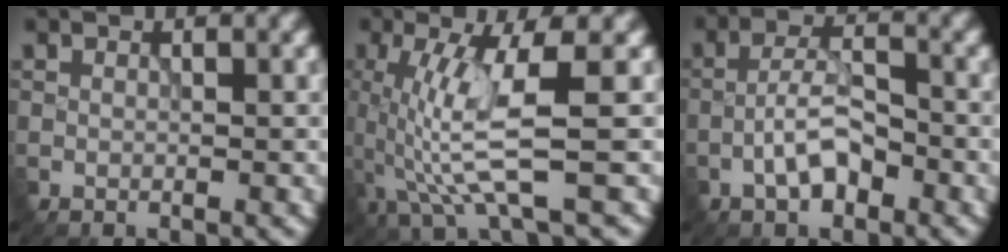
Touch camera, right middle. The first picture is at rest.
{"total": 6.0, "force": [-0.5, 0.9, 5.9], "torque": [-0.128, 0.000, -0.006]}
{"total": 3.7, "force": [-1.8, 1.6, 2.9], "torque": [-0.051, 0.011, -0.037]}